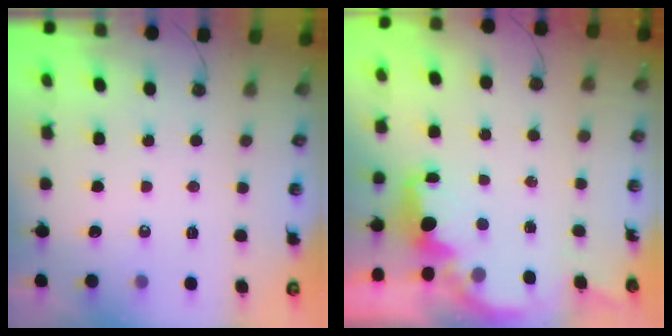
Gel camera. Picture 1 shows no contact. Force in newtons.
{"total": 2.5, "press": 2.3, "slide": 0.7}